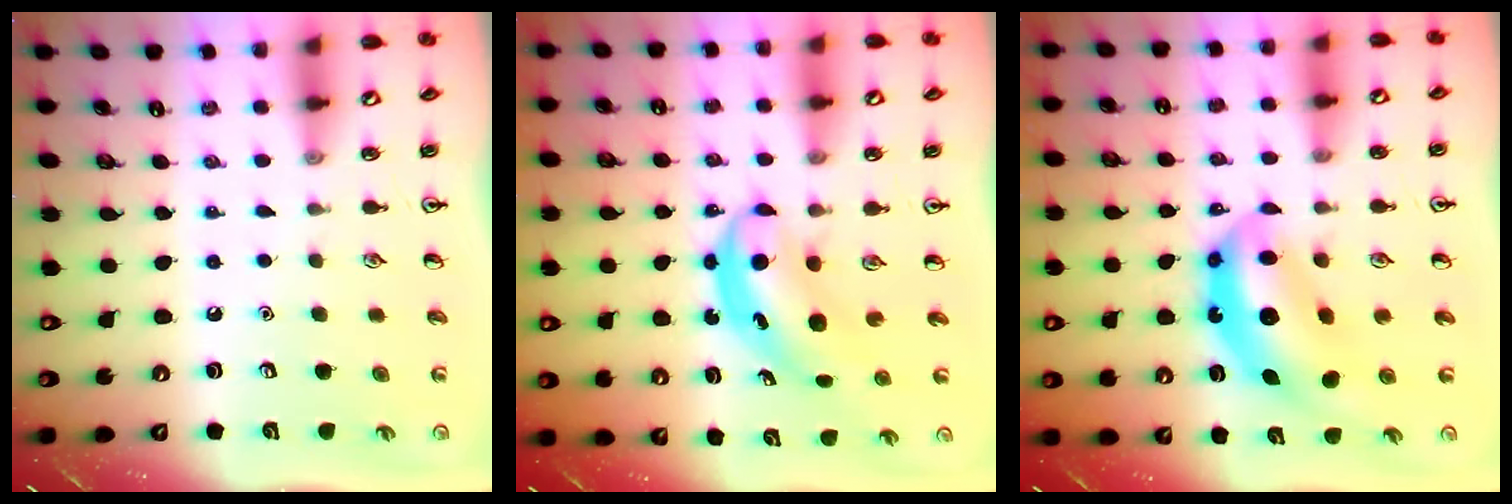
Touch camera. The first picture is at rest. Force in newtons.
{"total": 4.8, "press": 4.8, "slide": 0.3}
{"total": 10.9, "press": 10.4, "slide": 3.2}